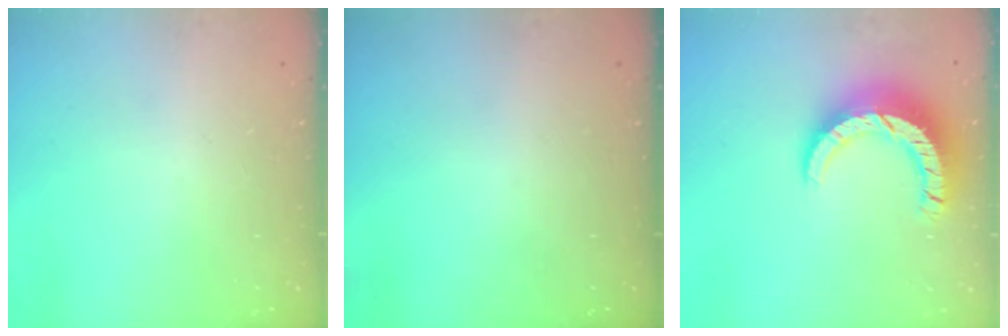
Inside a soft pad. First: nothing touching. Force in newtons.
{"total": 0.0}
{"total": 12.0, "press": 12.0, "slide": 1.2}